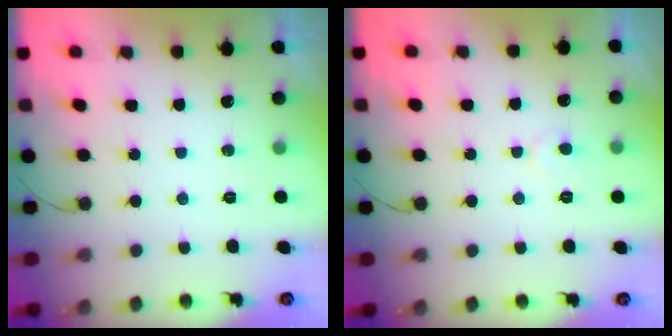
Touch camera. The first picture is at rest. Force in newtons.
{"total": 4.0, "press": 4.0, "slide": 0.4}